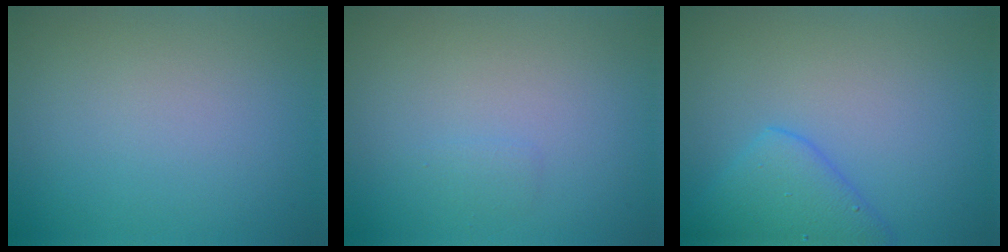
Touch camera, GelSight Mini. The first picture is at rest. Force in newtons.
{"total": 0.6, "press": 0.6, "slide": 0.0}
{"total": 2.9, "press": 2.9, "slide": 0.0}